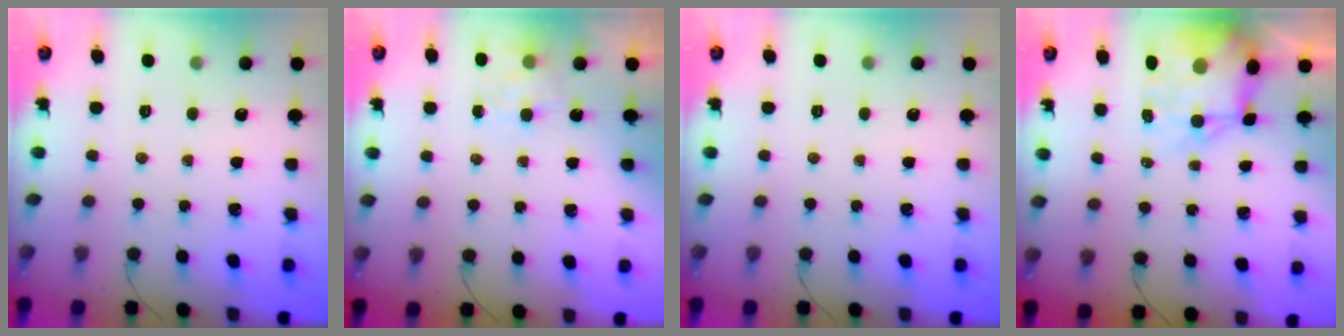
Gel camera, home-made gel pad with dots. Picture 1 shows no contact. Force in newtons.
{"total": 5.2, "press": 5.0, "slide": 1.4}
{"total": 0.0}
{"total": 10.8, "press": 10.4, "slide": 2.9}